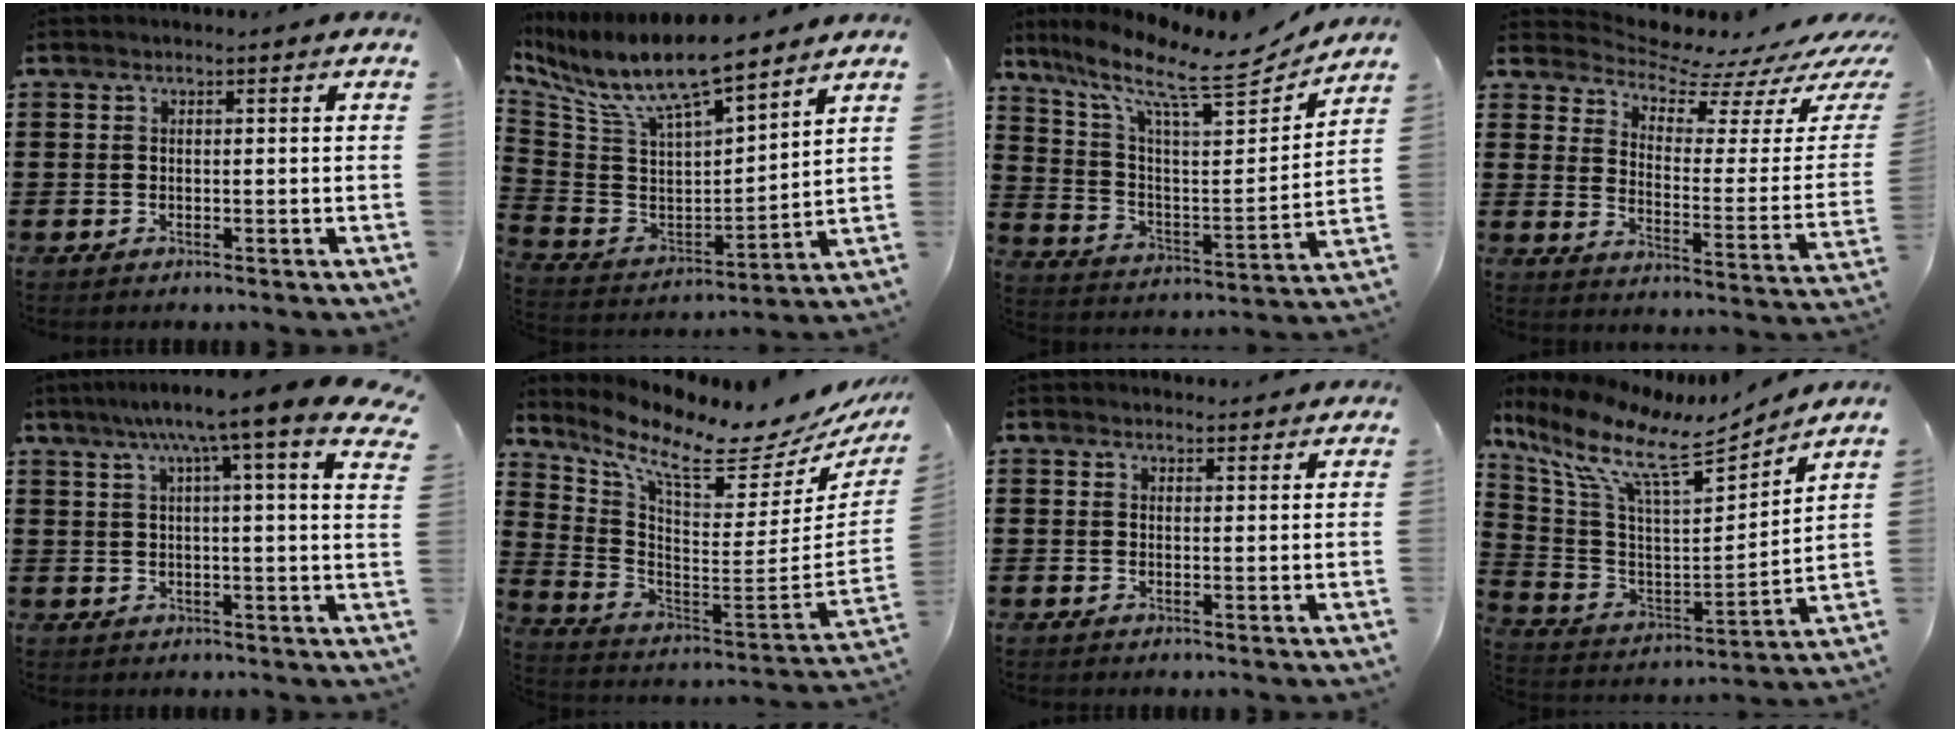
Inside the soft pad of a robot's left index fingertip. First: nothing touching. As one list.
[{"total": 10.3, "force": [8.3, 2.0, 5.8], "torque": [-0.146, -0.053, 0.142]}, {"total": 11.8, "force": [8.8, 2.8, 7.4], "torque": [-0.160, -0.054, 0.142]}, {"total": 6.7, "force": [6.3, 1.7, 1.7], "torque": [-0.055, -0.056, 0.107]}, {"total": 8.7, "force": [6.1, 0.7, 6.2], "torque": [-0.122, -0.023, 0.099]}, {"total": 8.9, "force": [6.9, 0.8, 5.6], "torque": [-0.136, -0.070, 0.106]}, {"total": 2.0, "force": [2.0, 0.4, 0.0], "torque": [-0.005, 0.000, 0.040]}, {"total": 10.0, "force": [7.8, 1.8, 6.1], "torque": [-0.151, -0.062, 0.126]}]